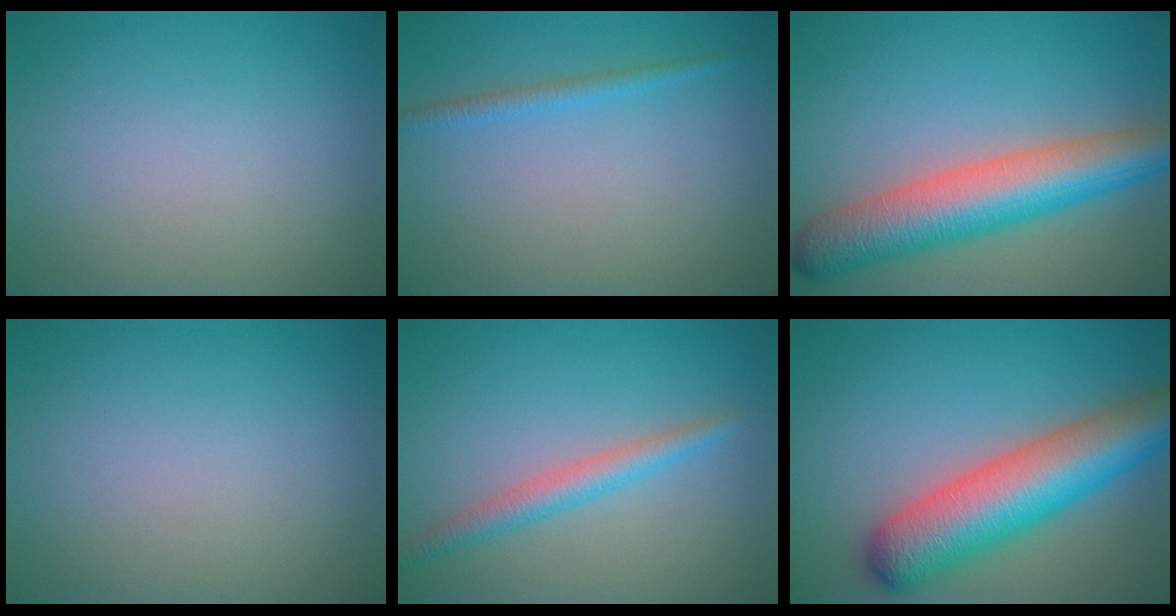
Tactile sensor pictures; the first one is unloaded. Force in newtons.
{"total": 1.4, "press": 1.4, "slide": 0.1}
{"total": 8.7, "press": 8.7, "slide": 0.3}
{"total": 0.0}
{"total": 2.6, "press": 2.6, "slide": 0.1}
{"total": 9.8, "press": 9.8, "slide": 0.3}